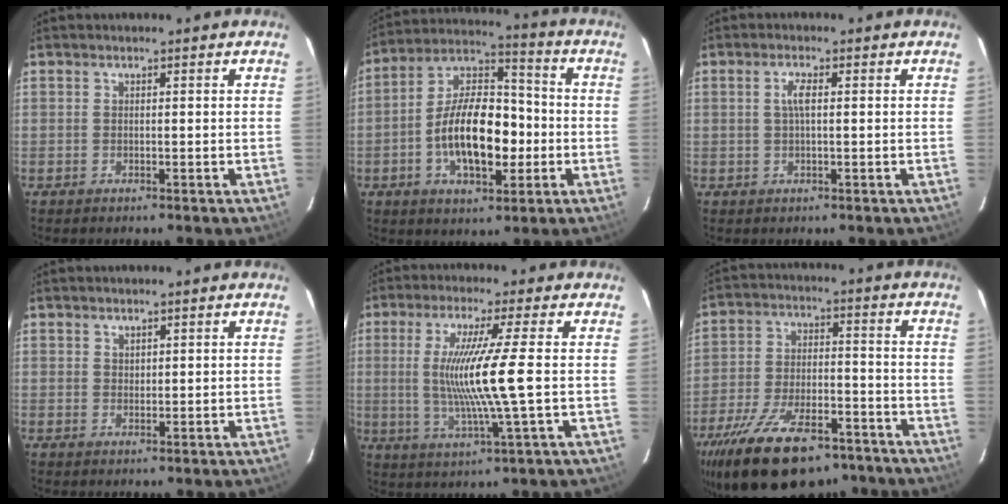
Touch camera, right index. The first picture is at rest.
{"total": 16.1, "force": [-3.4, 8.0, 13.5], "torque": [-0.249, 0.015, -0.058]}
{"total": 2.4, "force": [0.3, 0.4, 2.3], "torque": [-0.048, 0.003, 0.005]}
{"total": 1.2, "force": [0.9, 0.7, 0.2], "torque": [0.000, 0.002, 0.016]}
{"total": 11.7, "force": [0.1, -1.5, 11.6], "torque": [-0.219, -0.017, 0.008]}
{"total": 21.9, "force": [-15.7, 9.4, 12.1], "torque": [-0.242, -0.022, -0.243]}